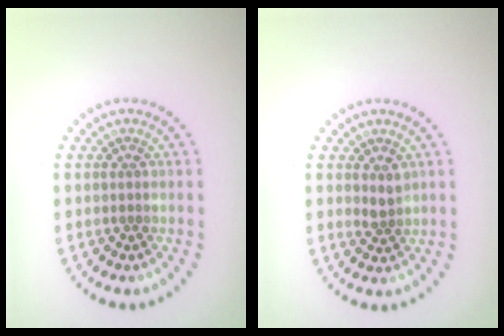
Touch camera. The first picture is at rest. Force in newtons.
{"total": 1.4, "press": 1.1, "slide": 0.8}